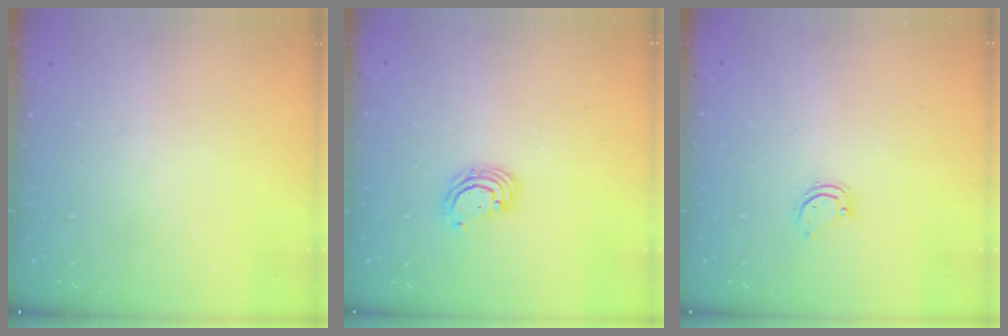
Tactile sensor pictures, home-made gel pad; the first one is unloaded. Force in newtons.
{"total": 3.1, "press": 3.1, "slide": 0.1}
{"total": 3.0, "press": 3.0, "slide": 0.2}